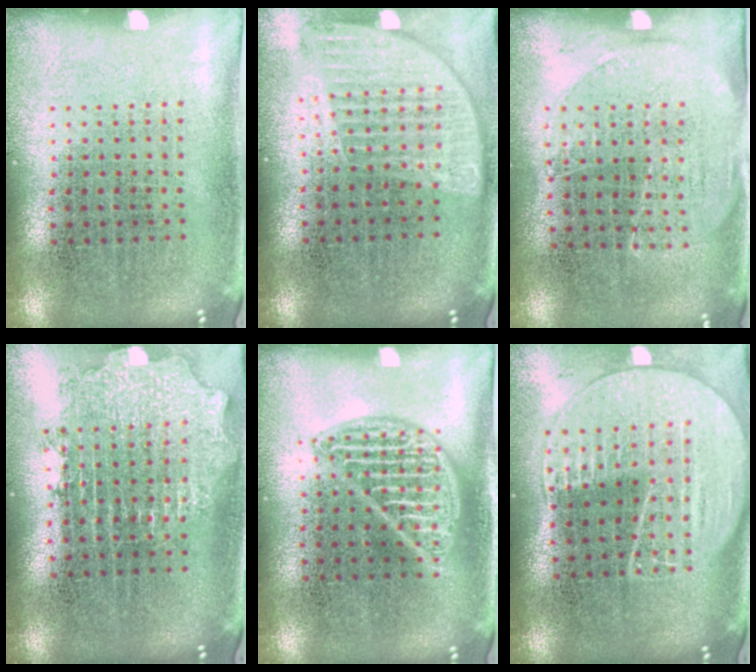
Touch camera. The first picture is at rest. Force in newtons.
{"total": 1.1, "press": 1.1, "slide": 0.3}
{"total": 1.4, "press": 1.2, "slide": 0.7}
{"total": 2.0, "press": 1.5, "slide": 1.3}
{"total": 1.9, "press": 1.9, "slide": 0.3}
{"total": 2.0, "press": 1.8, "slide": 1.0}